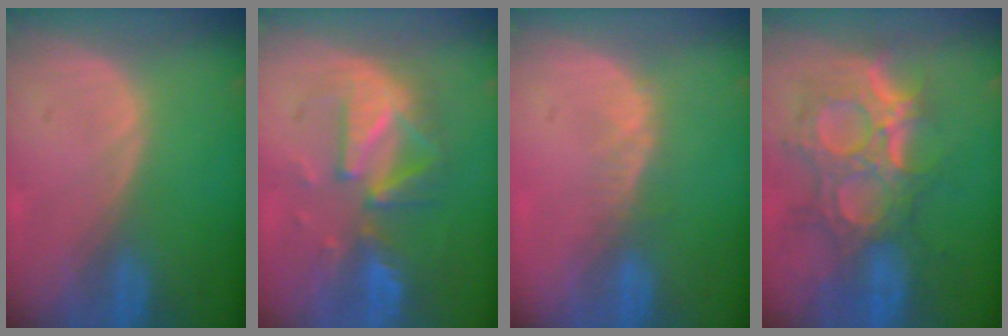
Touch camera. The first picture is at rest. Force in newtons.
{"total": 8.8, "press": 8.7, "slide": 1.4}
{"total": 2.3, "press": 1.9, "slide": 1.4}
{"total": 12.0, "press": 10.7, "slide": 5.3}